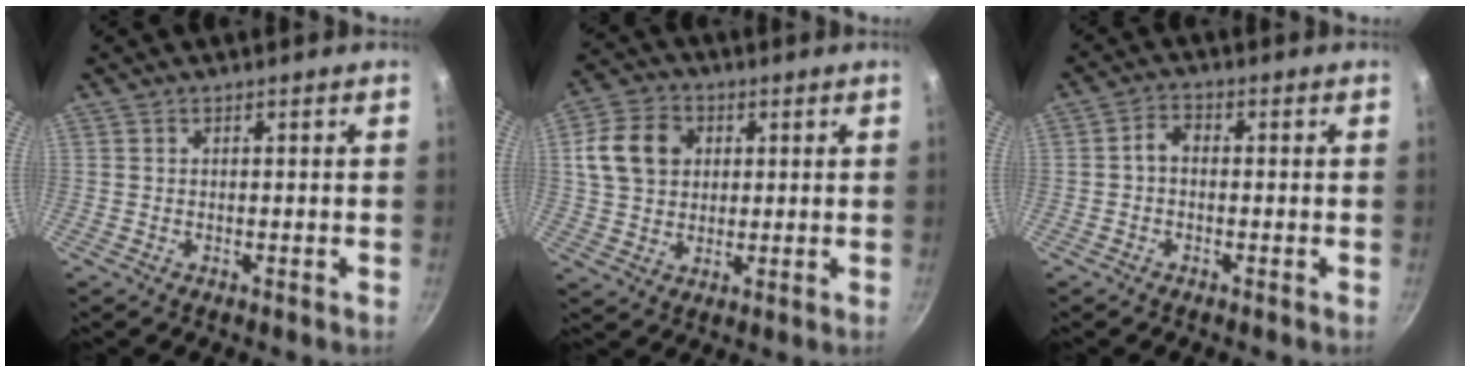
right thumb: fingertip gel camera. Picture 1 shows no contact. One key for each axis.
{"total": 10.9, "fx": 2.7, "fy": 8.6, "fz": 6.1, "tx": -0.094, "ty": 0.007, "tz": 0.042}
{"total": 2.7, "fx": -0.6, "fy": 1.9, "fz": 1.8, "tx": -0.033, "ty": 0.018, "tz": -0.018}